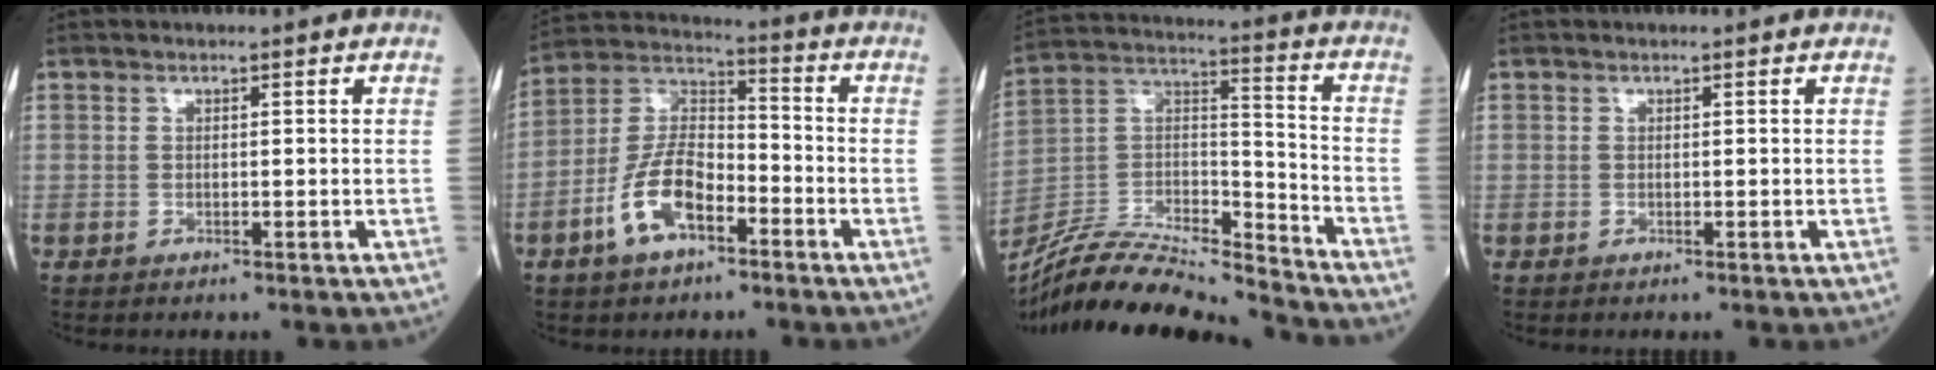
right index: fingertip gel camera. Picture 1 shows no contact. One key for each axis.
{"total": 11.0, "fx": -5.0, "fy": 5.0, "fz": 8.4, "tx": -0.186, "ty": 0.013, "tz": -0.095}
{"total": 20.7, "fx": -19.4, "fy": 1.5, "fz": 7.1, "tx": -0.152, "ty": 0.011, "tz": -0.341}
{"total": 0.0}